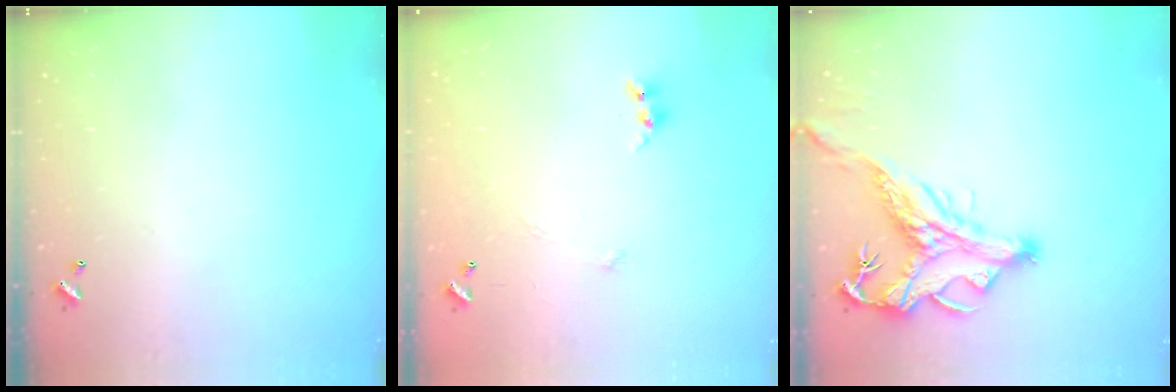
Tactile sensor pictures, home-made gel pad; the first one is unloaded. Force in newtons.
{"total": 4.1, "press": 4.1, "slide": 0.2}
{"total": 2.9, "press": 2.5, "slide": 1.4}